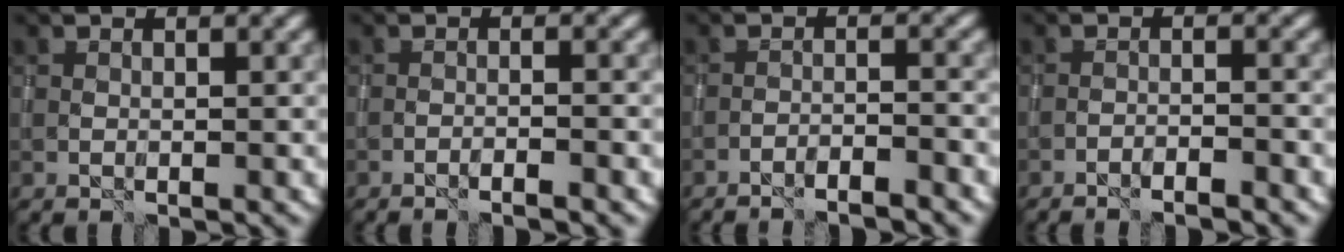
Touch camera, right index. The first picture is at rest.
{"total": 1.8, "force": [-1.4, 0.2, 1.2], "torque": [-0.019, 0.011, -0.030]}
{"total": 3.3, "force": [-3.0, 0.4, 1.3], "torque": [-0.018, 0.008, -0.048]}
{"total": 2.4, "force": [-2.2, 0.2, 1.1], "torque": [-0.017, 0.007, -0.037]}